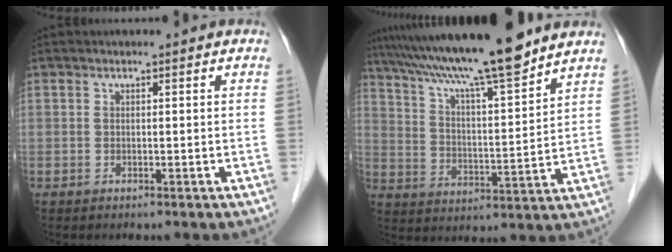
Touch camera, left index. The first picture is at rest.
{"total": 17.0, "force": [14.1, 0.2, 9.4], "torque": [-0.161, 0.008, 0.232]}